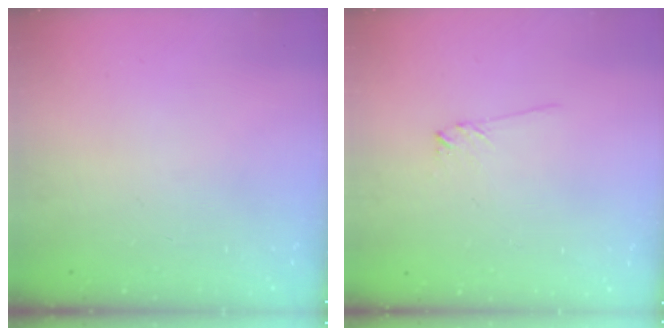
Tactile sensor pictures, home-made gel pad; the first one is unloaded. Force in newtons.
{"total": 3.6, "press": 3.5, "slide": 0.5}